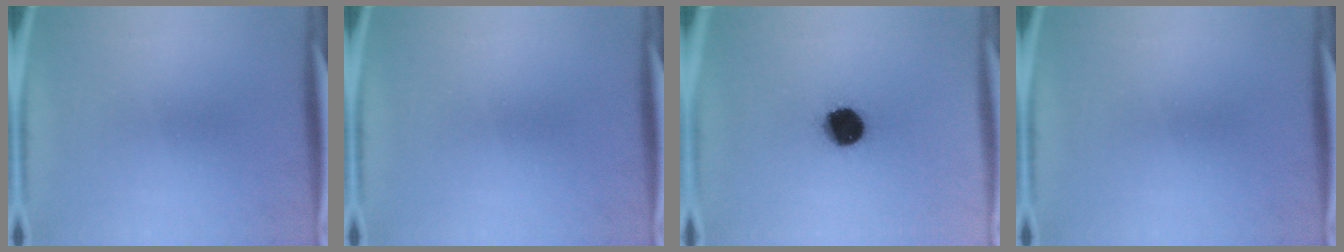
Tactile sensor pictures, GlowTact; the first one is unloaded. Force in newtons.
{"total": 0.0}
{"total": 11.7}
{"total": 0.0}